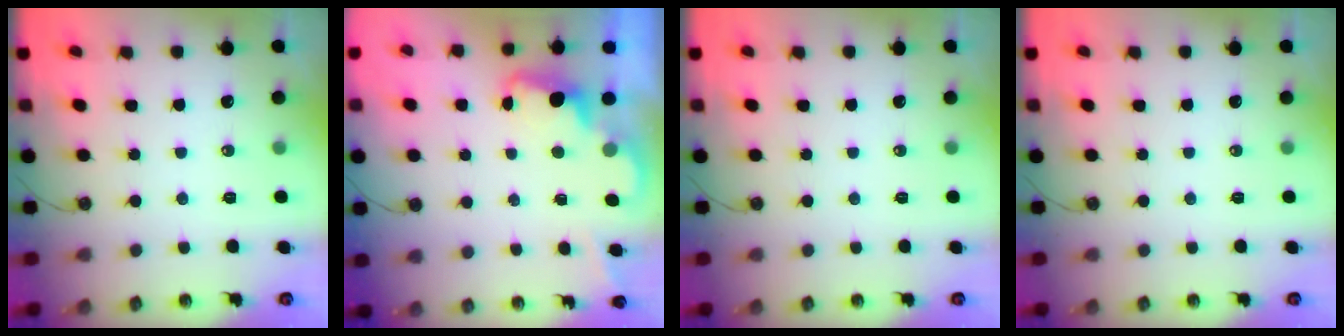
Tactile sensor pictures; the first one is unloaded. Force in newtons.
{"total": 2.3, "press": 2.3, "slide": 0.5}
{"total": 0.0}
{"total": 0.0}